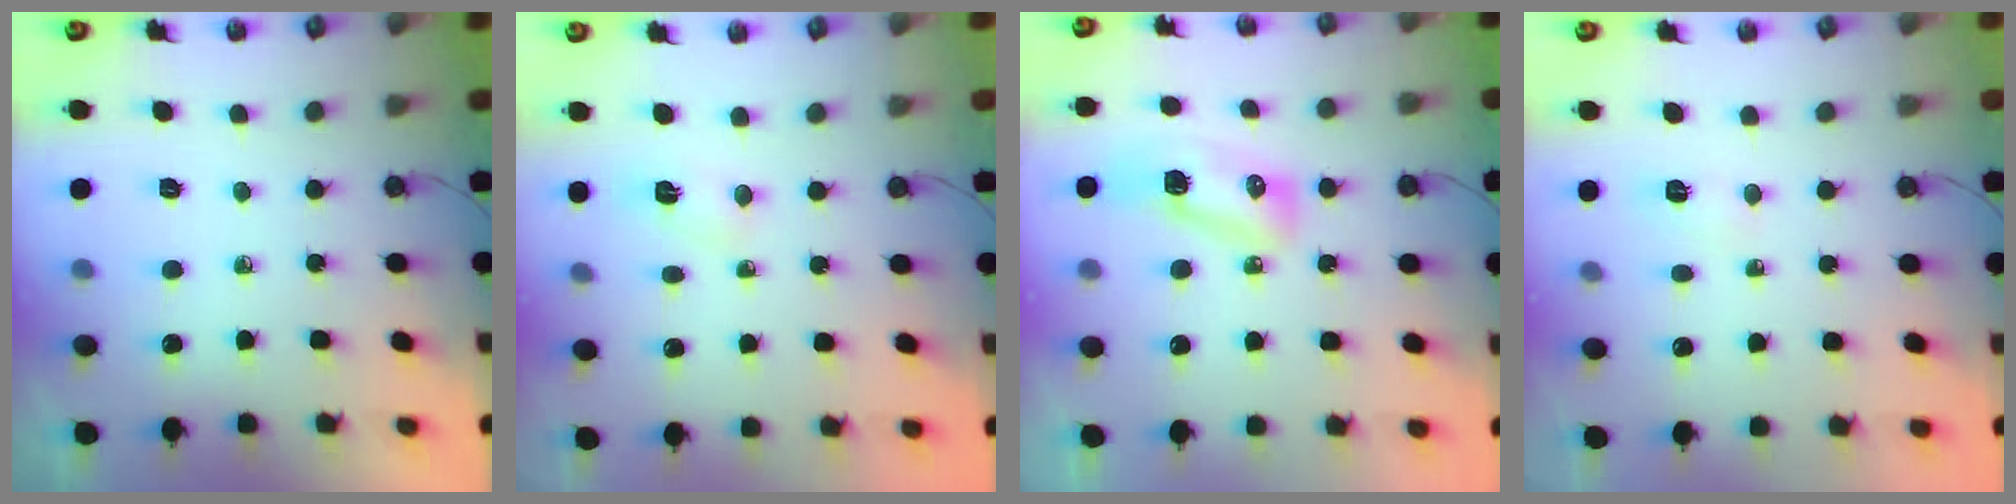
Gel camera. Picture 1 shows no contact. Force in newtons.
{"total": 2.2, "press": 2.2, "slide": 0.2}
{"total": 8.5, "press": 8.5, "slide": 0.6}
{"total": 2.8, "press": 2.5, "slide": 1.2}